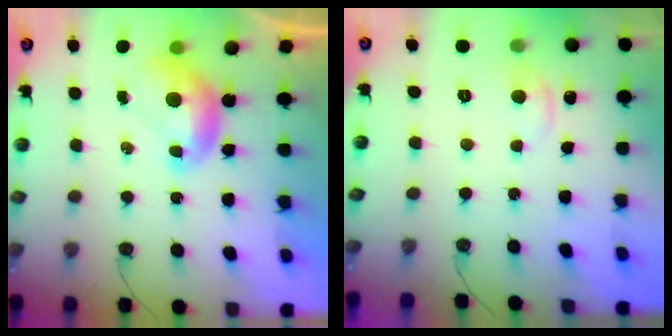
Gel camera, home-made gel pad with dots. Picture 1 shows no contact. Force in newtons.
{"total": 1.5, "press": 1.4, "slide": 0.5}